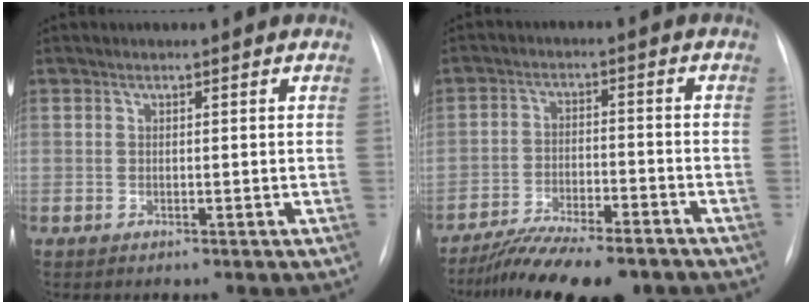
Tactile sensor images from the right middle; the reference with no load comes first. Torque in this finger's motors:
{"motor_torque": [1.06, -1.08, 0.21, 0.06]}